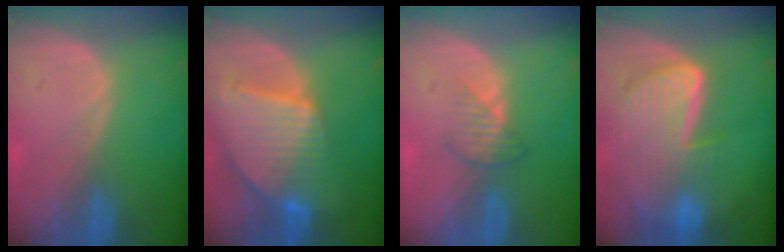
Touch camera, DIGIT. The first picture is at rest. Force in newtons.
{"total": 9.6, "press": 8.4, "slide": 4.8}
{"total": 2.8, "press": 2.7, "slide": 0.8}
{"total": 9.1, "press": 7.9, "slide": 4.3}